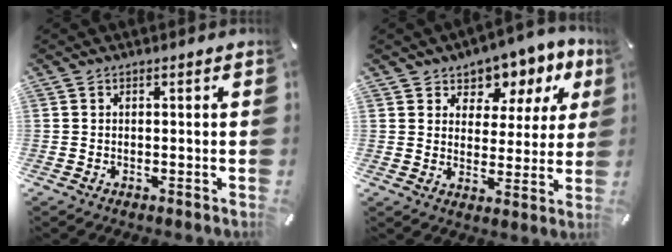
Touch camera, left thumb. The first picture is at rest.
{"total": 7.7, "force": [5.0, 5.6, 1.6], "torque": [-0.028, -0.041, 0.088]}